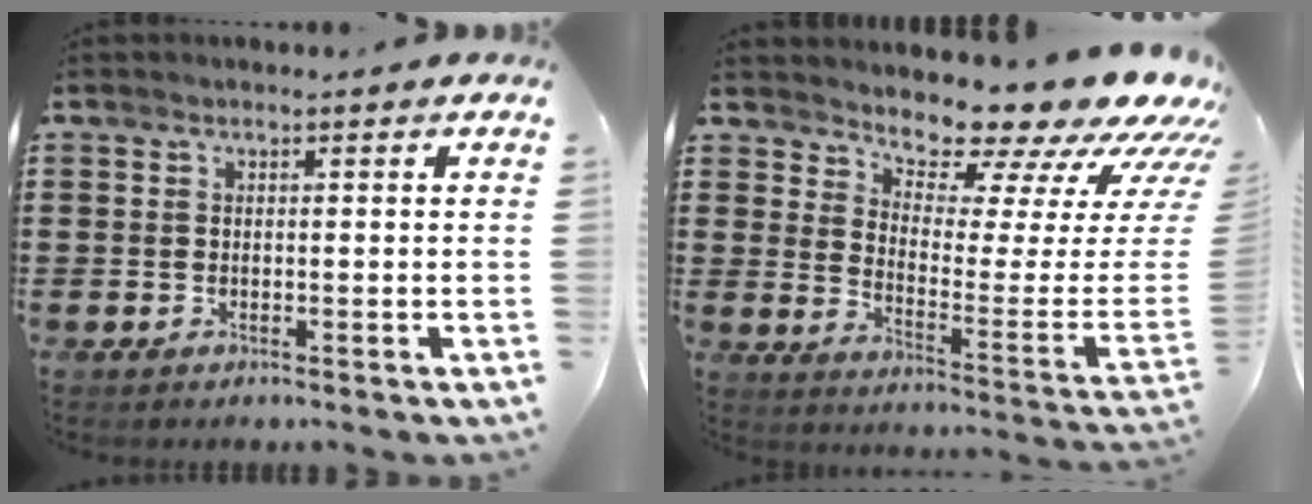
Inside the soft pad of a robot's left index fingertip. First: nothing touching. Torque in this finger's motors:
{"motor_torque": [2.14, 0.00, 0.37, -0.01]}